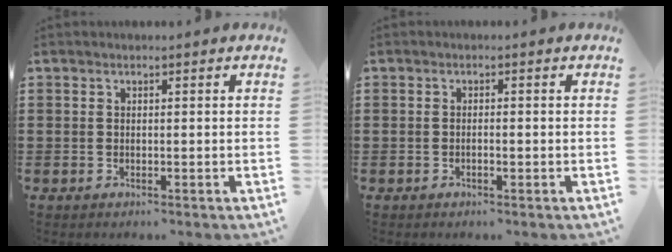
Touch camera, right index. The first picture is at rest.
{"total": 1.0, "force": [-0.4, 0.2, 0.9], "torque": [-0.018, -0.005, -0.007]}